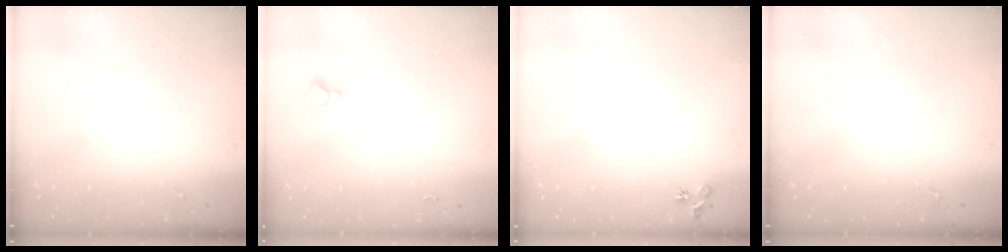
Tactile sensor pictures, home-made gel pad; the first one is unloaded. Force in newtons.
{"total": 4.0, "press": 4.0, "slide": 0.4}
{"total": 6.6, "press": 6.6, "slide": 0.6}
{"total": 0.0}